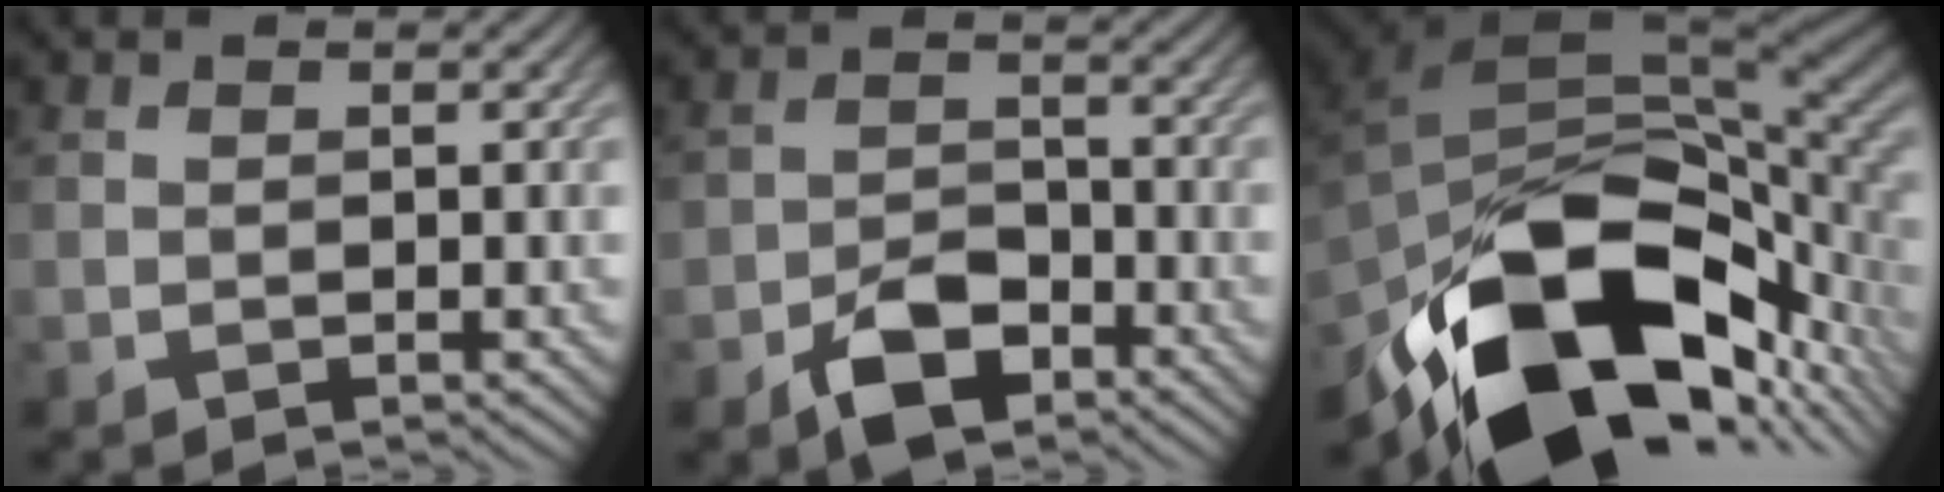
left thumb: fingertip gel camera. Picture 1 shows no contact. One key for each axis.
{"total": 6.2, "fx": -3.9, "fy": 3.6, "fz": 3.3, "tx": -0.056, "ty": -0.002, "tz": -0.082}
{"total": 17.6, "fx": -9.3, "fy": 9.3, "fz": 11.7, "tx": -0.206, "ty": -0.038, "tz": -0.139}